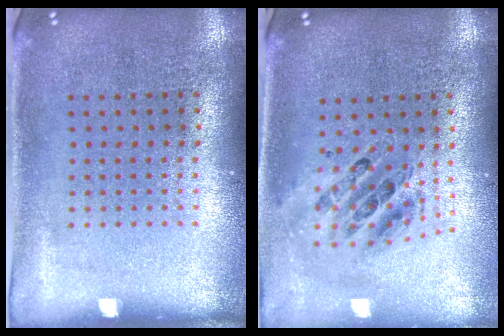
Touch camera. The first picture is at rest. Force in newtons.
{"total": 0.9, "press": 0.9, "slide": 0.1}